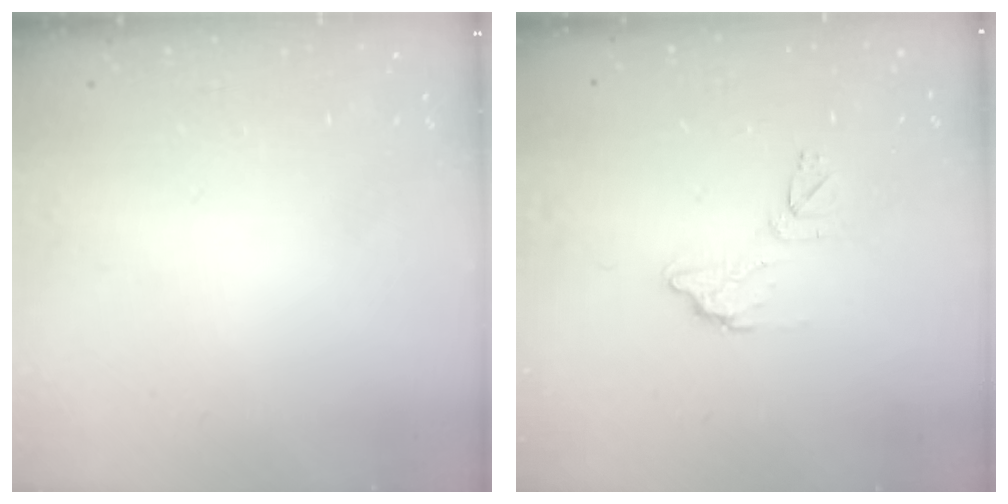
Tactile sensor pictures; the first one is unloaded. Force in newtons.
{"total": 8.4, "press": 8.4, "slide": 0.5}